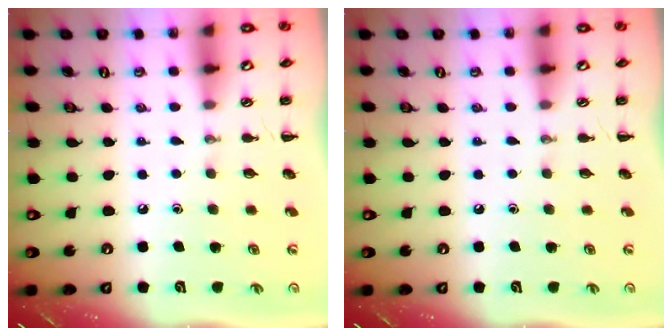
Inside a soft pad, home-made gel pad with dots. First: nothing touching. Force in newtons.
{"total": 0.0}